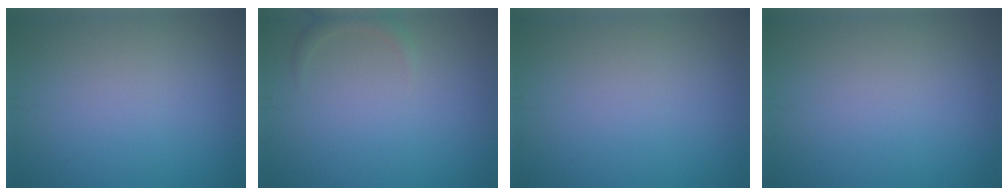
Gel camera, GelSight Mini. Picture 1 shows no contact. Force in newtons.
{"total": 1.2, "press": 1.2, "slide": 0.2}
{"total": 0.0}
{"total": 0.0}